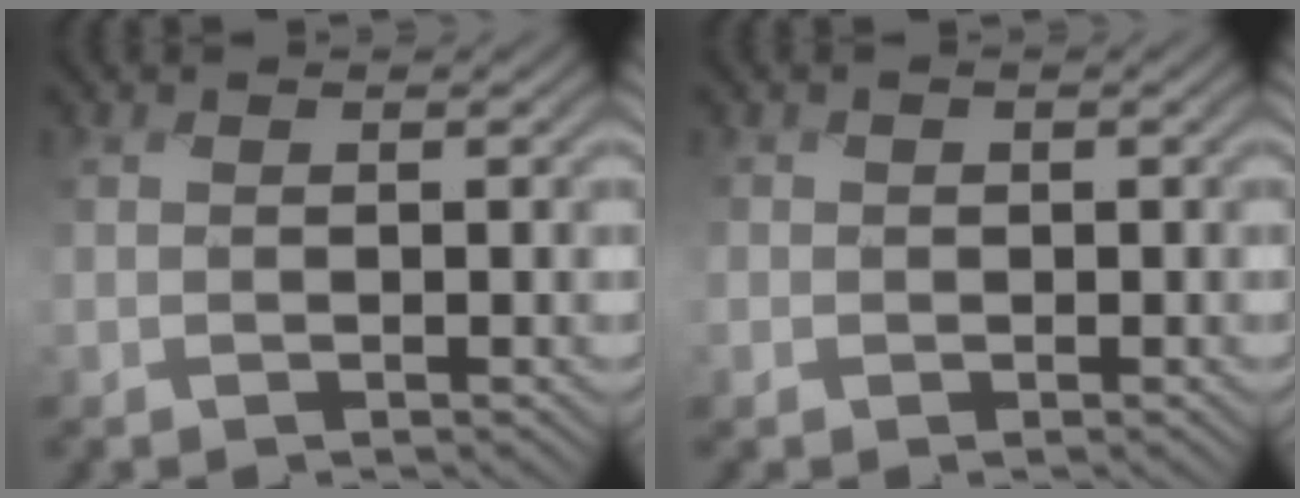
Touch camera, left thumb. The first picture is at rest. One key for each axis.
{"total": 1.2, "fx": -0.3, "fy": 1.0, "fz": -0.6, "tx": 0.009, "ty": -0.004, "tz": -0.011}